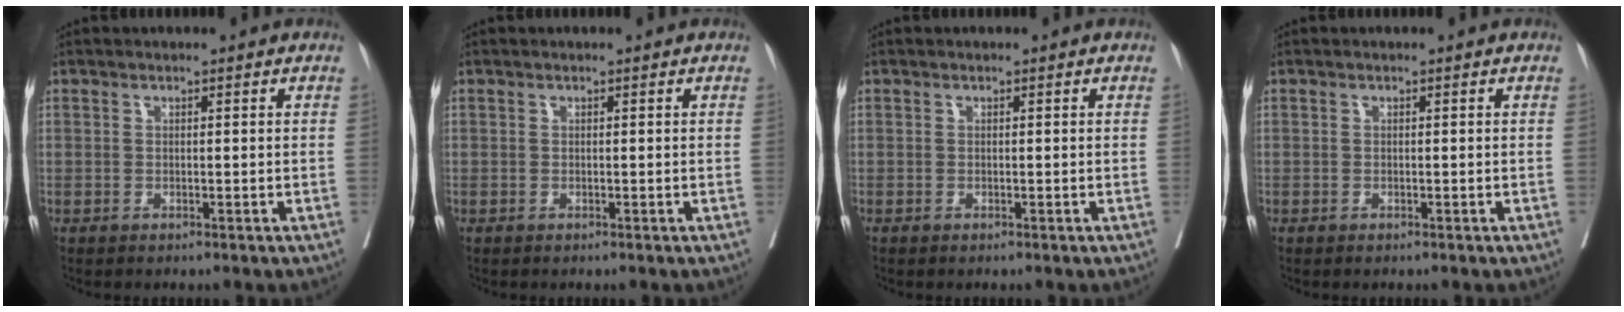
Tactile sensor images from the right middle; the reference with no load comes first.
{"total": 0.0}
{"total": 0.0}
{"total": 0.0}